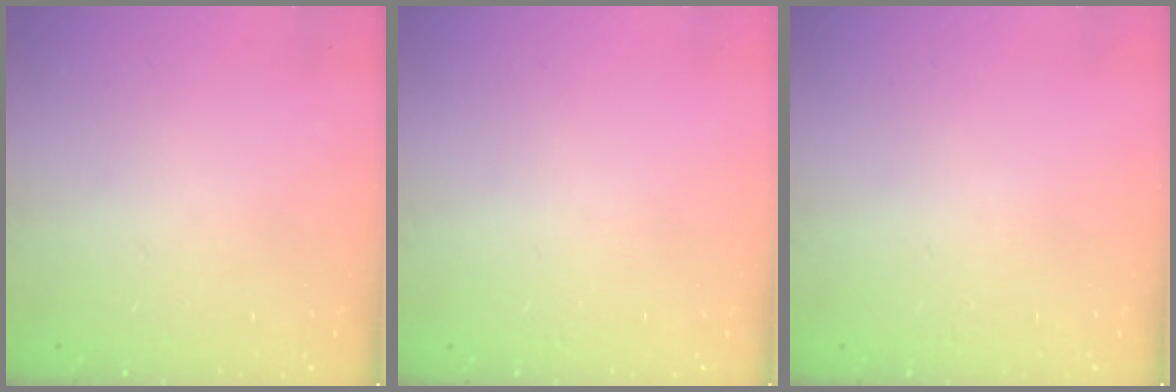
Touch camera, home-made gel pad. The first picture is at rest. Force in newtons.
{"total": 0.0}
{"total": 0.0}